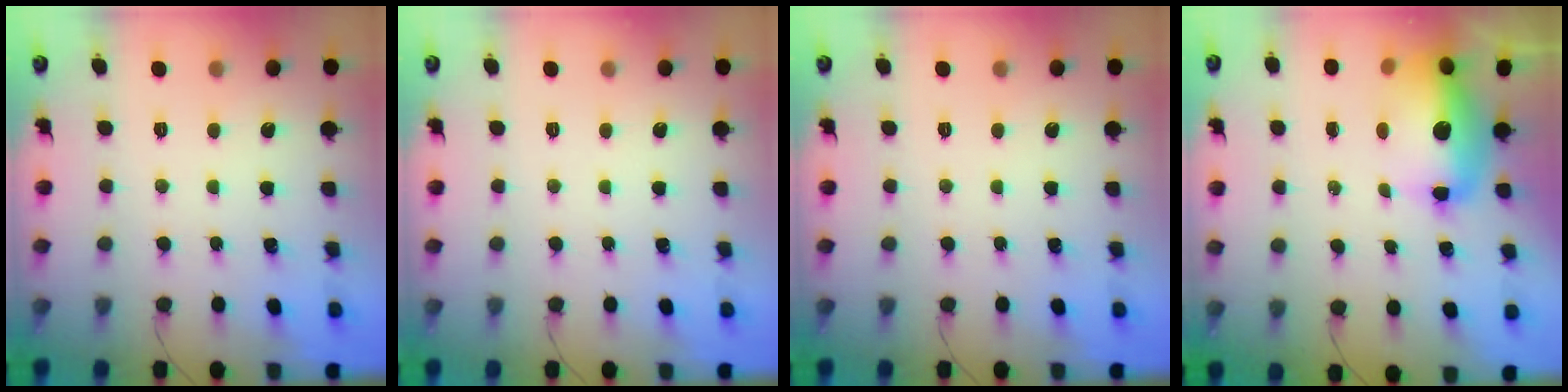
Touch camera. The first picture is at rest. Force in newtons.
{"total": 0.0}
{"total": 0.0}
{"total": 13.0, "press": 12.7, "slide": 2.9}